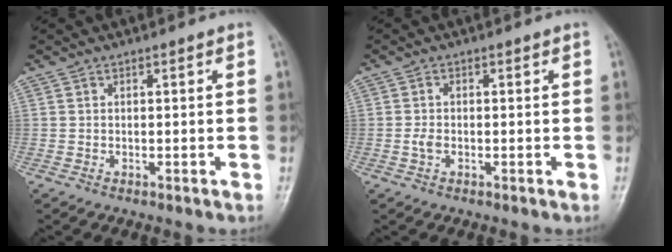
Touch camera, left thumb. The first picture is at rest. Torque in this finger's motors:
{"motor_torque": [-0.15, 0.22, 0.59, 0.20, 0.05]}